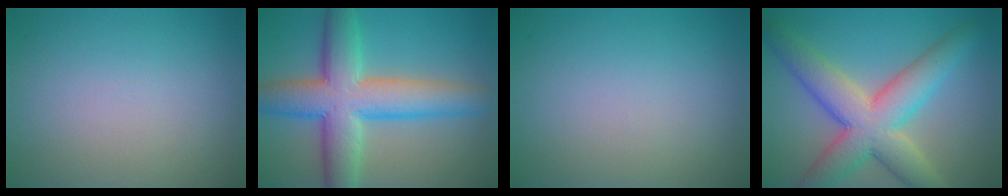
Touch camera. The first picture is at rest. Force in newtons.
{"total": 9.4, "press": 9.4, "slide": 0.3}
{"total": 0.0}
{"total": 8.6, "press": 8.6, "slide": 0.4}